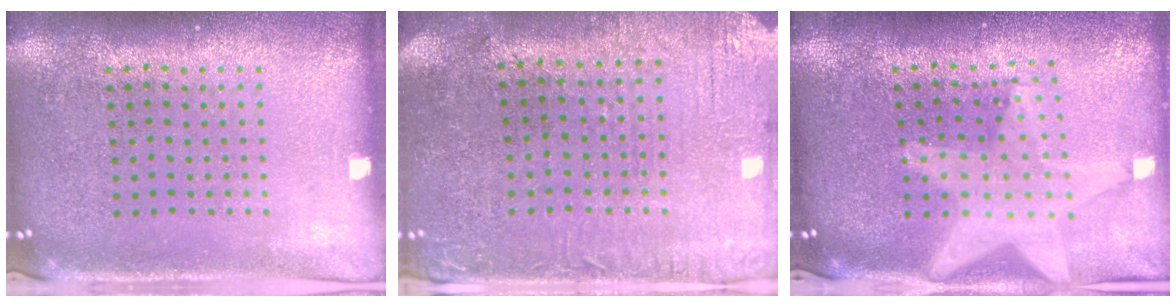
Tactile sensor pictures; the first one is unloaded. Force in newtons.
{"total": 0.6, "press": 0.3, "slide": 0.5}
{"total": 1.9, "press": 1.6, "slide": 1.0}